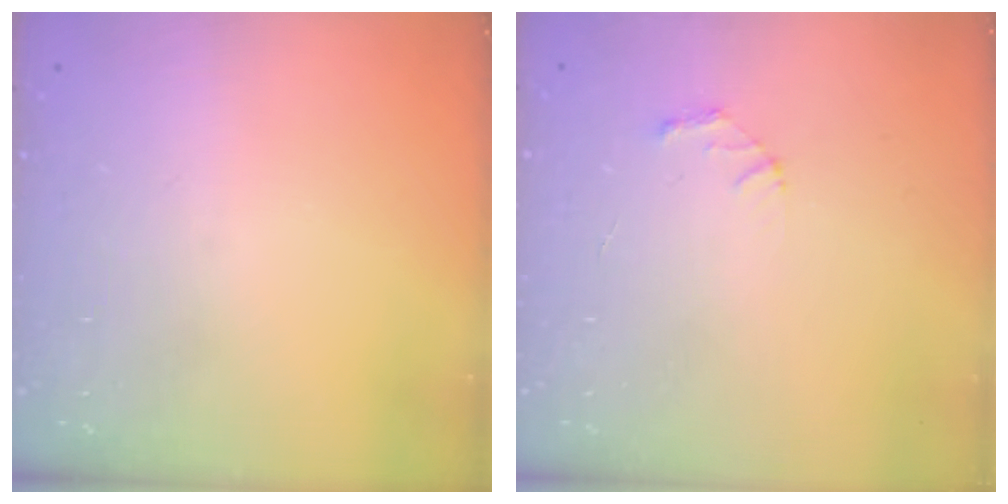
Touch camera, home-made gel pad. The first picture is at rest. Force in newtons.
{"total": 2.1, "press": 2.1, "slide": 0.2}